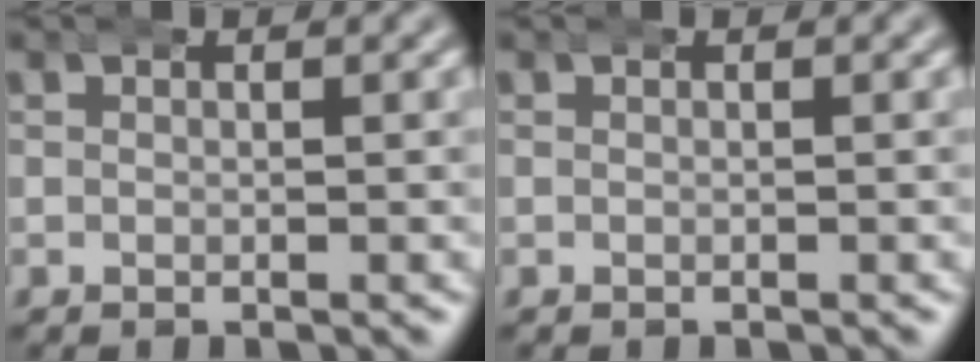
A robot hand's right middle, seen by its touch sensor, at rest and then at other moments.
{"total": 0.0}